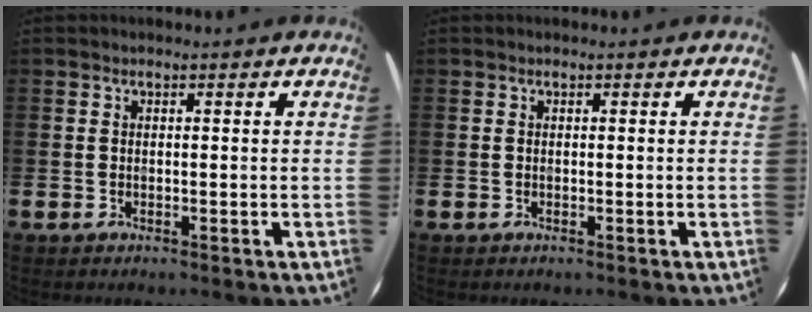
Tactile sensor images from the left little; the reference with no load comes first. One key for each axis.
{"total": 0.0}